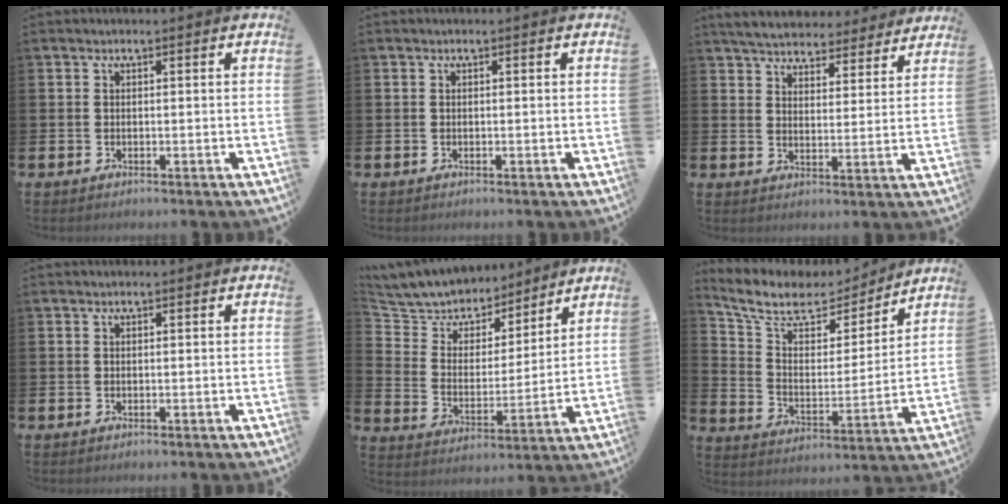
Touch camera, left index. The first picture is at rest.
{"total": 0.0}
{"total": 5.2, "force": [5.1, 1.0, 0.4], "torque": [-0.038, -0.031, 0.089]}
{"total": 0.0}
{"total": 8.0, "force": [7.5, 2.9, 0.4], "torque": [-0.066, -0.056, 0.136]}
{"total": 8.4, "force": [7.1, 3.6, 2.5], "torque": [-0.099, -0.045, 0.124]}